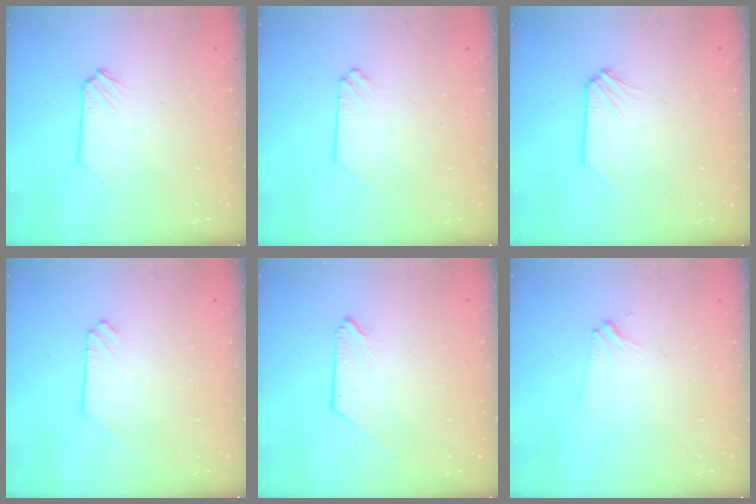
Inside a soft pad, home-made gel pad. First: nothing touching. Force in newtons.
{"total": 0.0}
{"total": 0.0}
{"total": 0.0}
{"total": 0.0}
{"total": 3.5, "press": 3.4, "slide": 0.4}